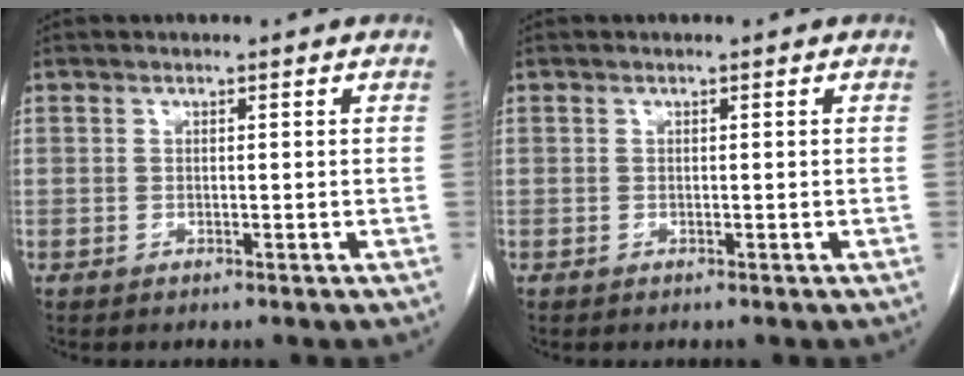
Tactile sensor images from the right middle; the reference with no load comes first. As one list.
[{"total": 0.0}]